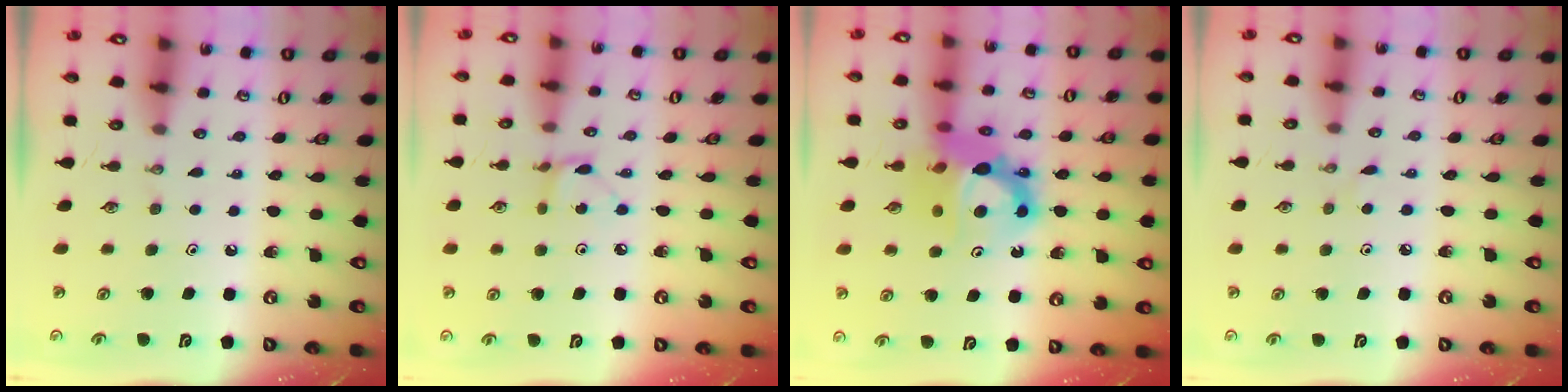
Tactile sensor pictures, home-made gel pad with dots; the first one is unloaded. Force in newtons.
{"total": 4.2, "press": 4.1, "slide": 0.5}
{"total": 14.2, "press": 14.1, "slide": 1.6}
{"total": 2.1, "press": 2.1, "slide": 0.3}